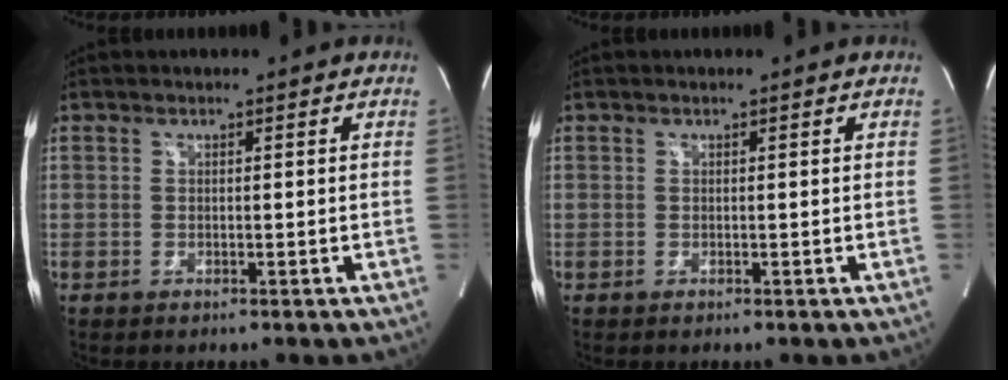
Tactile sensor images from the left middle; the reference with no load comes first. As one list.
[{"total": 0.0}]